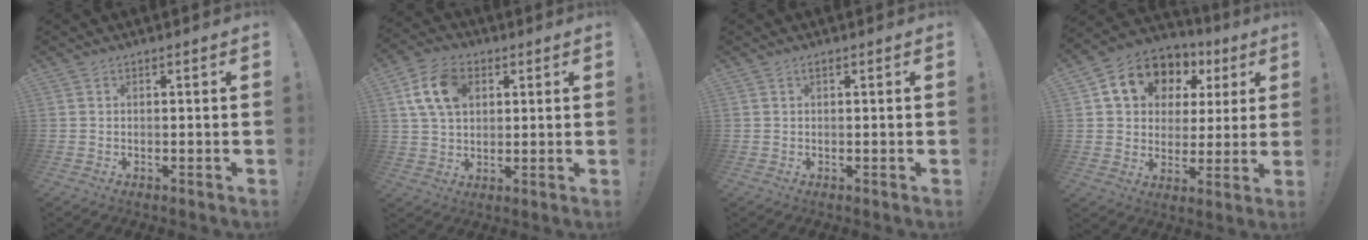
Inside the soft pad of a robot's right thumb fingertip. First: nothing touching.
{"total": 12.6, "force": [4.2, 8.6, 8.3], "torque": [-0.155, 0.005, 0.083]}
{"total": 0.6, "force": [0.3, 0.2, 0.5], "torque": [-0.013, 0.001, 0.005]}
{"total": 14.1, "force": [6.9, 10.6, 6.3], "torque": [-0.095, -0.033, 0.135]}